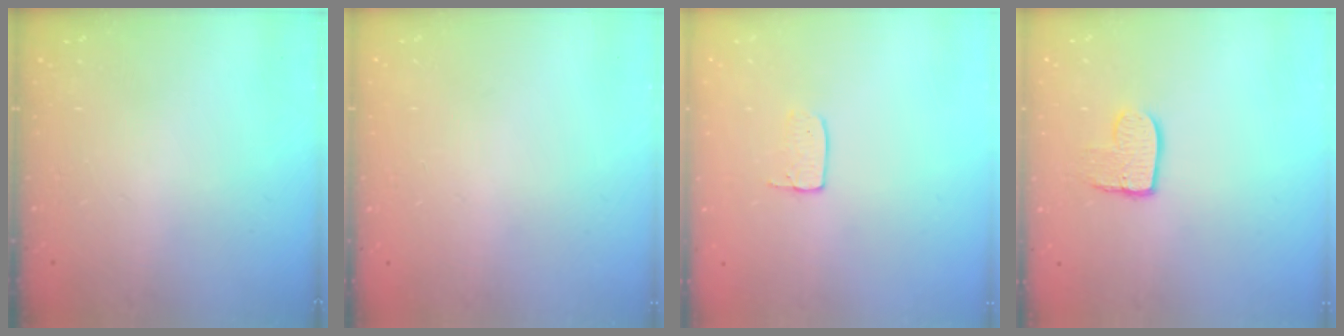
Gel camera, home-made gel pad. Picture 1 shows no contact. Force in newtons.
{"total": 0.0}
{"total": 3.5, "press": 3.5, "slide": 0.2}
{"total": 8.4, "press": 8.4, "slide": 0.6}